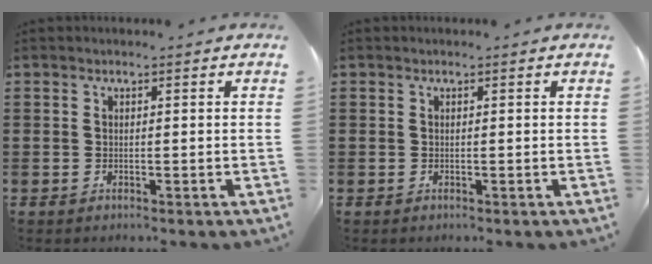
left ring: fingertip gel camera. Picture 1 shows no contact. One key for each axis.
{"total": 0.0}